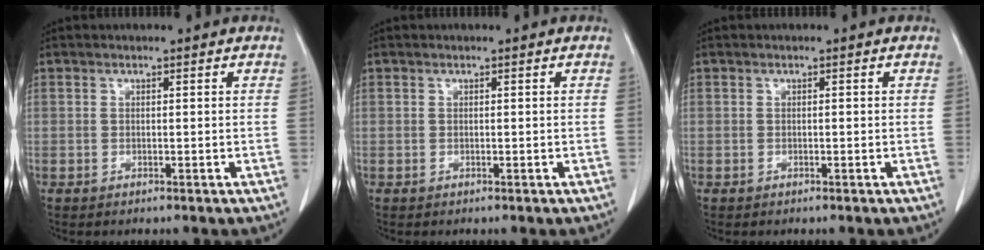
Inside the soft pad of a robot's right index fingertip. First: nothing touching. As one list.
[{"total": 0.0}, {"total": 0.0}]